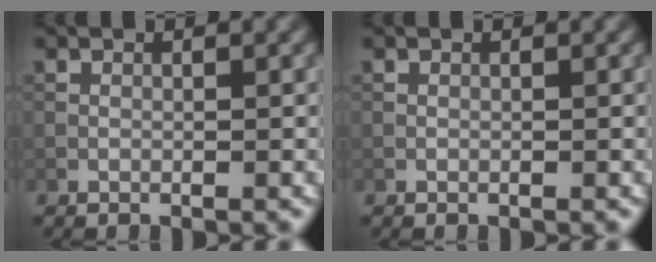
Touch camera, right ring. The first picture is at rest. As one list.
[{"total": 0.0}]